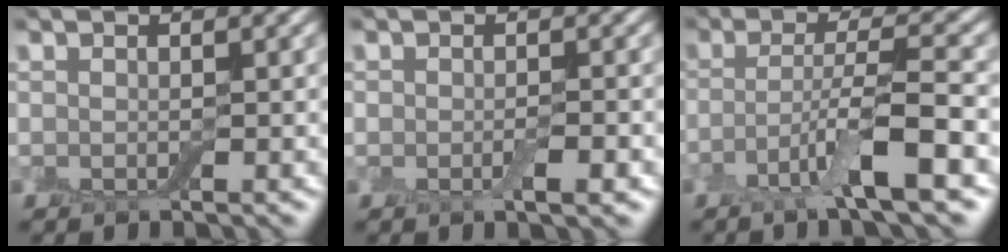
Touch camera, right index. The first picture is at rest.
{"total": 1.7, "force": [-0.7, 0.8, 1.3], "torque": [-0.022, -0.007, -0.008]}
{"total": 5.3, "force": [-2.4, 0.5, 4.7], "torque": [-0.081, -0.001, -0.054]}